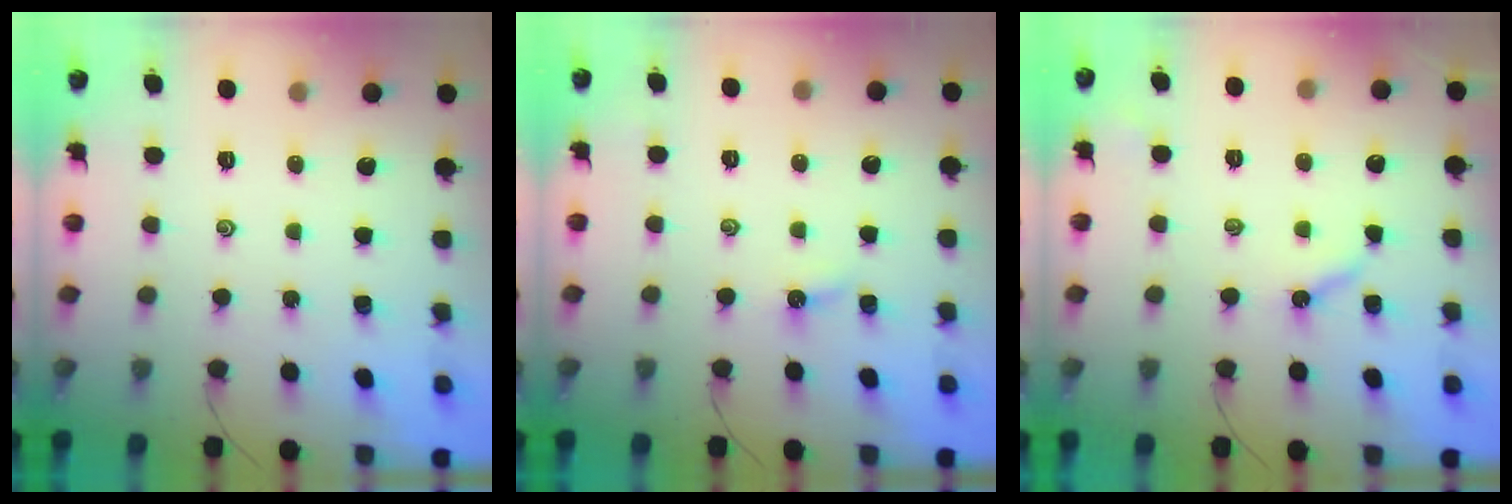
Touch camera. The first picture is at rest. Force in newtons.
{"total": 2.4, "press": 2.4, "slide": 0.3}
{"total": 4.3, "press": 4.2, "slide": 0.8}